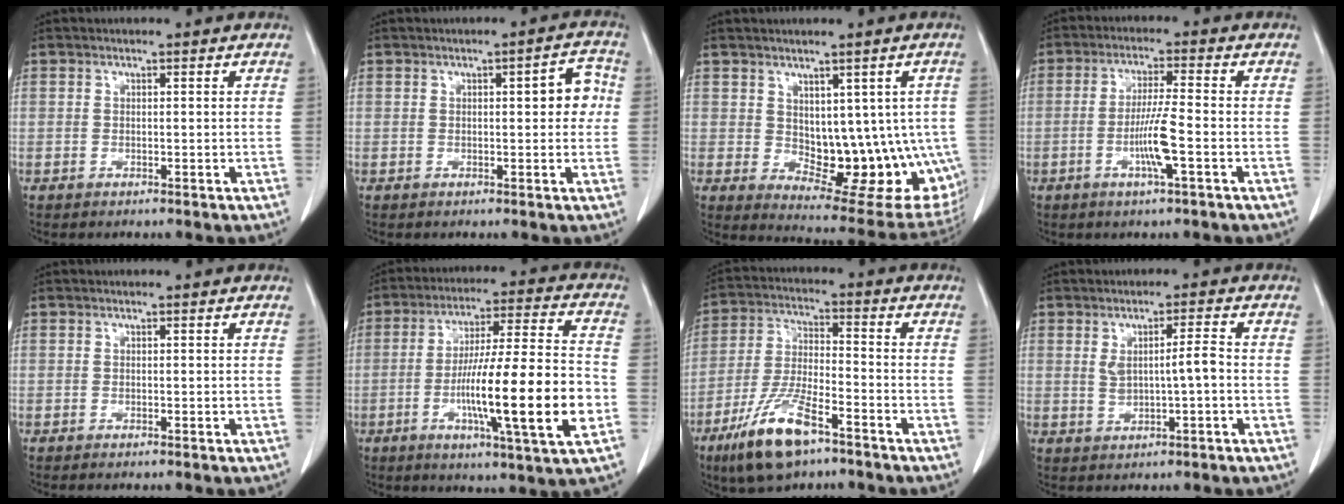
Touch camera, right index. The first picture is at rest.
{"total": 4.3, "force": [0.5, 1.4, 4.1], "torque": [-0.042, 0.012, 0.001]}
{"total": 14.9, "force": [-0.9, 7.7, 12.7], "torque": [-0.139, -0.001, 0.010]}
{"total": 6.4, "force": [-2.0, -0.4, 6.1], "torque": [-0.119, -0.005, -0.039]}
{"total": 0.7, "force": [-0.6, 0.0, 0.3], "torque": [-0.007, -0.001, -0.008]}
{"total": 18.8, "force": [-4.7, 0.3, 18.2], "torque": [-0.292, -0.007, -0.077]}
{"total": 12.4, "force": [-7.8, 3.0, 9.2], "torque": [-0.192, -0.021, -0.143]}
{"total": 4.3, "force": [0.0, 0.5, 4.2], "torque": [-0.074, 0.004, 0.006]}